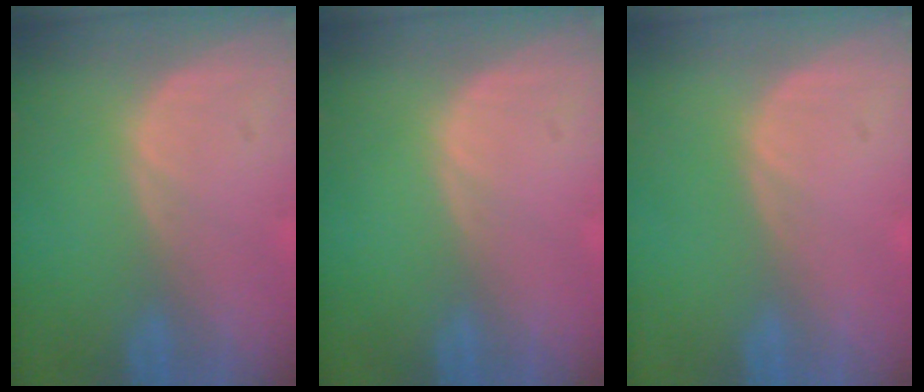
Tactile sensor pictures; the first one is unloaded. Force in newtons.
{"total": 0.0}
{"total": 0.0}